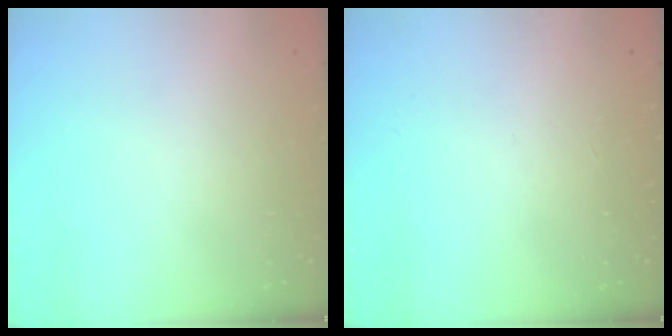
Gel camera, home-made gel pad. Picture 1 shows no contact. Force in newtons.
{"total": 0.0}